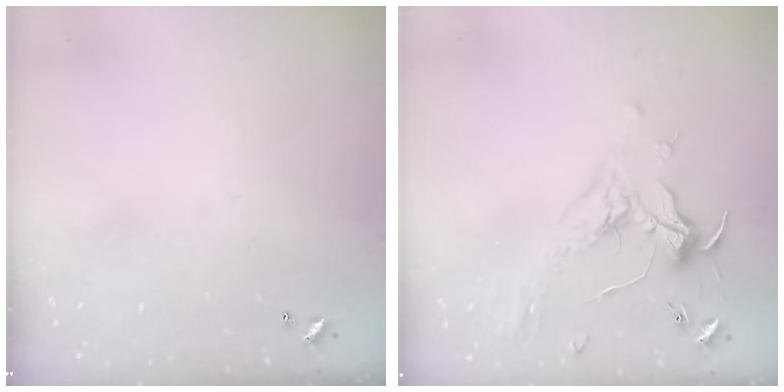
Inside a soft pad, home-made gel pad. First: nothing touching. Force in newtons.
{"total": 1.8, "press": 1.6, "slide": 0.7}